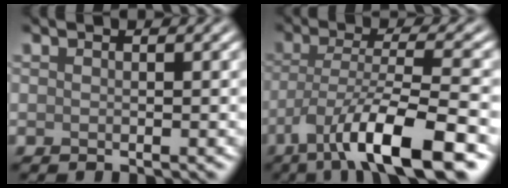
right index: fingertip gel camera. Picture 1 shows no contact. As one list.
[{"total": 9.4, "force": [-5.2, 1.9, 7.6], "torque": [-0.125, 0.000, -0.092]}]